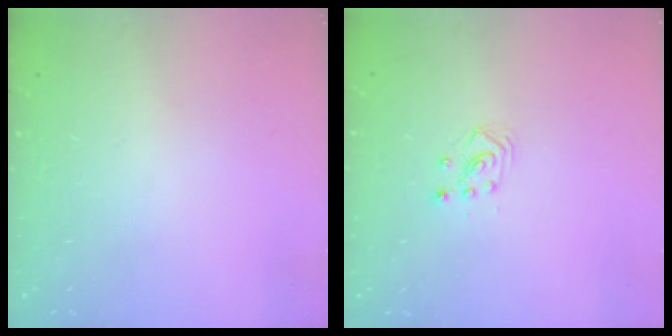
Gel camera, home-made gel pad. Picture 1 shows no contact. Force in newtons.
{"total": 3.0, "press": 3.0, "slide": 0.4}